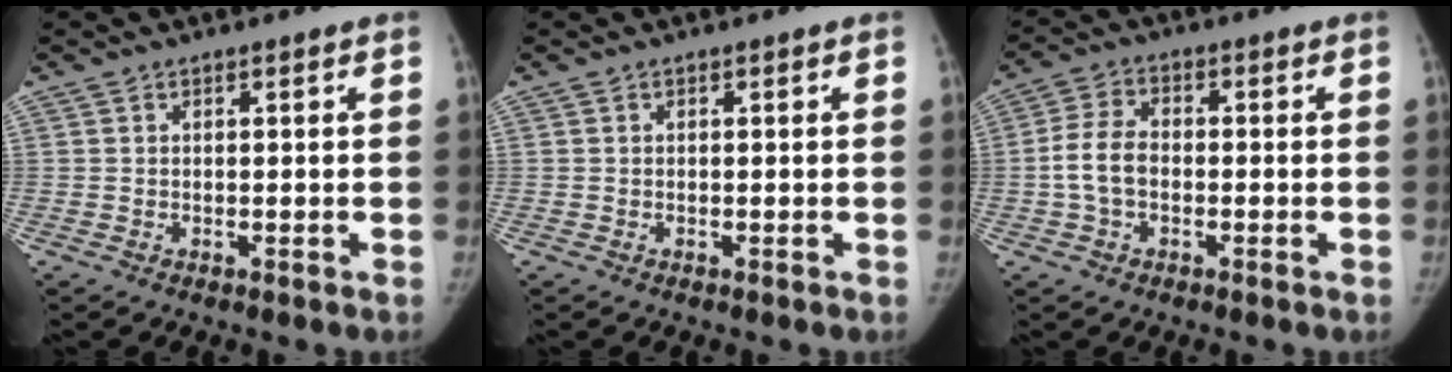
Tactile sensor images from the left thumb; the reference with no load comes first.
{"total": 0.0}
{"total": 6.3, "force": [-1.2, 4.1, 4.7], "torque": [-0.093, 0.018, -0.030]}